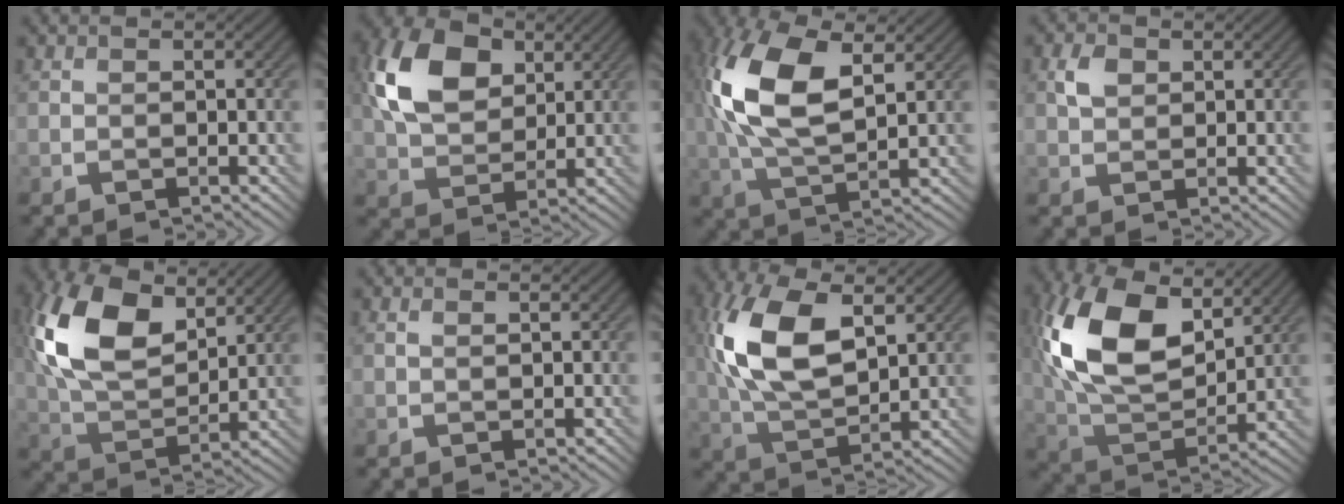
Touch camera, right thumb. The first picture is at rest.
{"total": 11.1, "force": [3.7, 7.2, 7.5], "torque": [-0.177, 0.018, 0.063]}
{"total": 14.2, "force": [3.4, 6.7, 12.1], "torque": [-0.281, 0.012, 0.061]}
{"total": 2.4, "force": [0.9, 1.7, 1.5], "torque": [-0.035, 0.005, 0.016]}
{"total": 14.7, "force": [5.7, 8.0, 10.9], "torque": [-0.252, 0.024, 0.105]}
{"total": 0.6, "force": [0.3, 0.2, 0.5], "torque": [-0.011, 0.001, 0.004]}
{"total": 13.5, "force": [3.5, 6.8, 11.1], "torque": [-0.258, 0.014, 0.063]}
{"total": 16.6, "force": [6.0, 9.2, 12.5], "torque": [-0.287, 0.020, 0.109]}